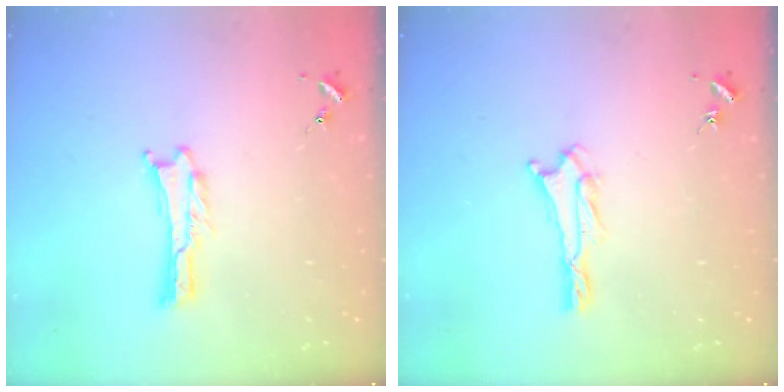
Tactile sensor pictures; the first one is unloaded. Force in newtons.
{"total": 0.7, "press": 0.7, "slide": 0.1}